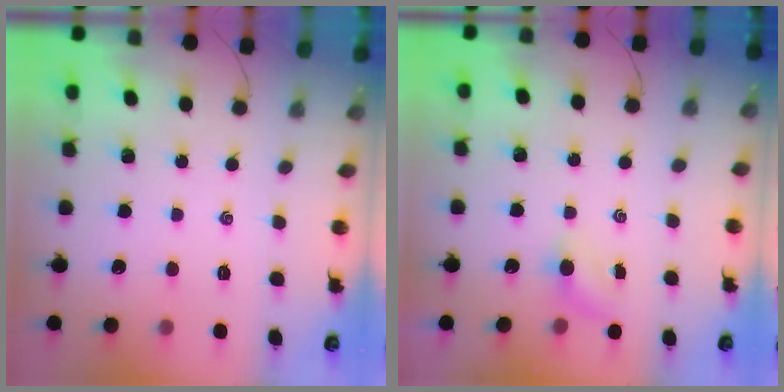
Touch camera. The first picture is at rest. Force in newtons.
{"total": 3.6, "press": 3.5, "slide": 1.0}